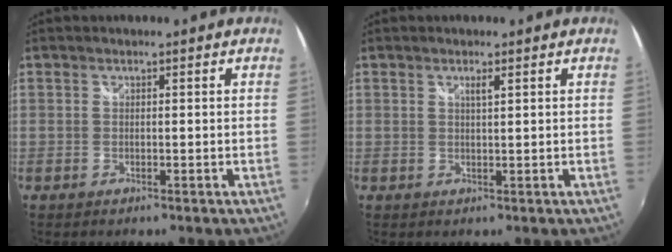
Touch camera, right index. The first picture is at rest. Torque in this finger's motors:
{"motor_torque": [0.06, 0.05, 0.00, 0.00]}